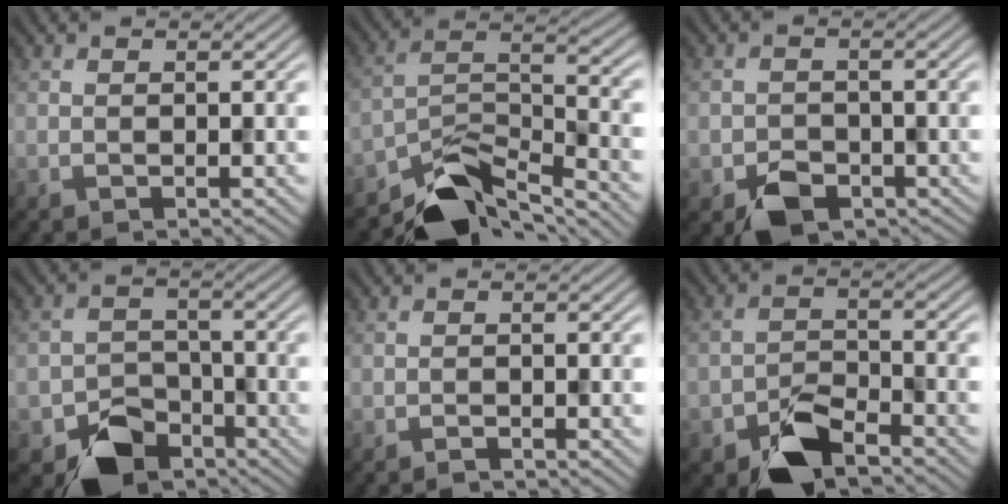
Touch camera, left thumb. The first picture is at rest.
{"total": 9.5, "force": [-7.1, 3.5, 5.2], "torque": [-0.086, -0.010, -0.141]}
{"total": 4.2, "force": [-2.5, 2.9, 1.8], "torque": [-0.031, -0.012, -0.049]}
{"total": 7.4, "force": [-4.7, 5.0, 2.9], "torque": [-0.045, -0.013, -0.085]}
{"total": 0.6, "force": [-0.6, 0.1, 0.2], "torque": [-0.002, 0.000, -0.011]}
{"total": 6.5, "force": [-4.6, 2.8, 3.7], "torque": [-0.063, 0.001, -0.090]}